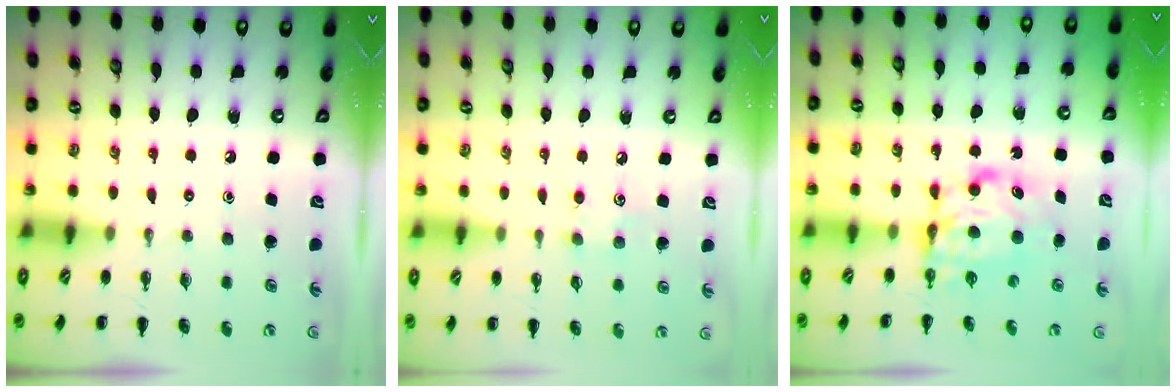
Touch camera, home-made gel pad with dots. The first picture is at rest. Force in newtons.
{"total": 5.7, "press": 5.5, "slide": 1.4}
{"total": 7.0, "press": 6.9, "slide": 1.2}